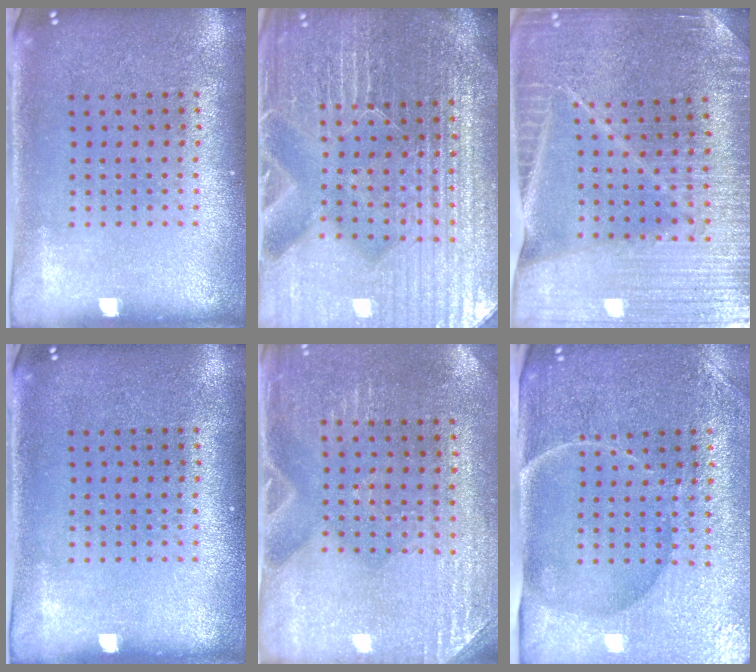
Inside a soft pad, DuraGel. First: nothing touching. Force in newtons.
{"total": 5.8, "press": 5.3, "slide": 2.4}
{"total": 3.4, "press": 3.4, "slide": 0.6}
{"total": 0.0}
{"total": 2.8, "press": 2.6, "slide": 1.0}
{"total": 4.6, "press": 4.1, "slide": 2.2}